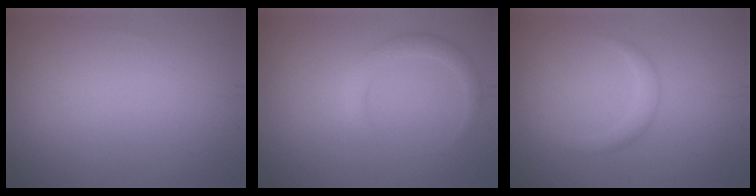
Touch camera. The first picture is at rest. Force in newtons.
{"total": 1.9, "press": 1.9, "slide": 0.1}
{"total": 1.5, "press": 1.5, "slide": 0.1}